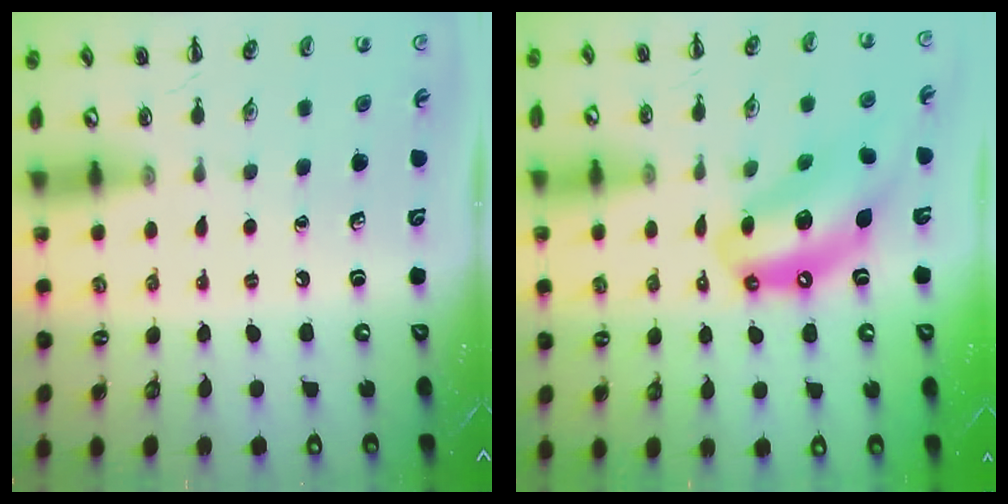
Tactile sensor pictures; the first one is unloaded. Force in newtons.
{"total": 12.8, "press": 12.3, "slide": 3.5}